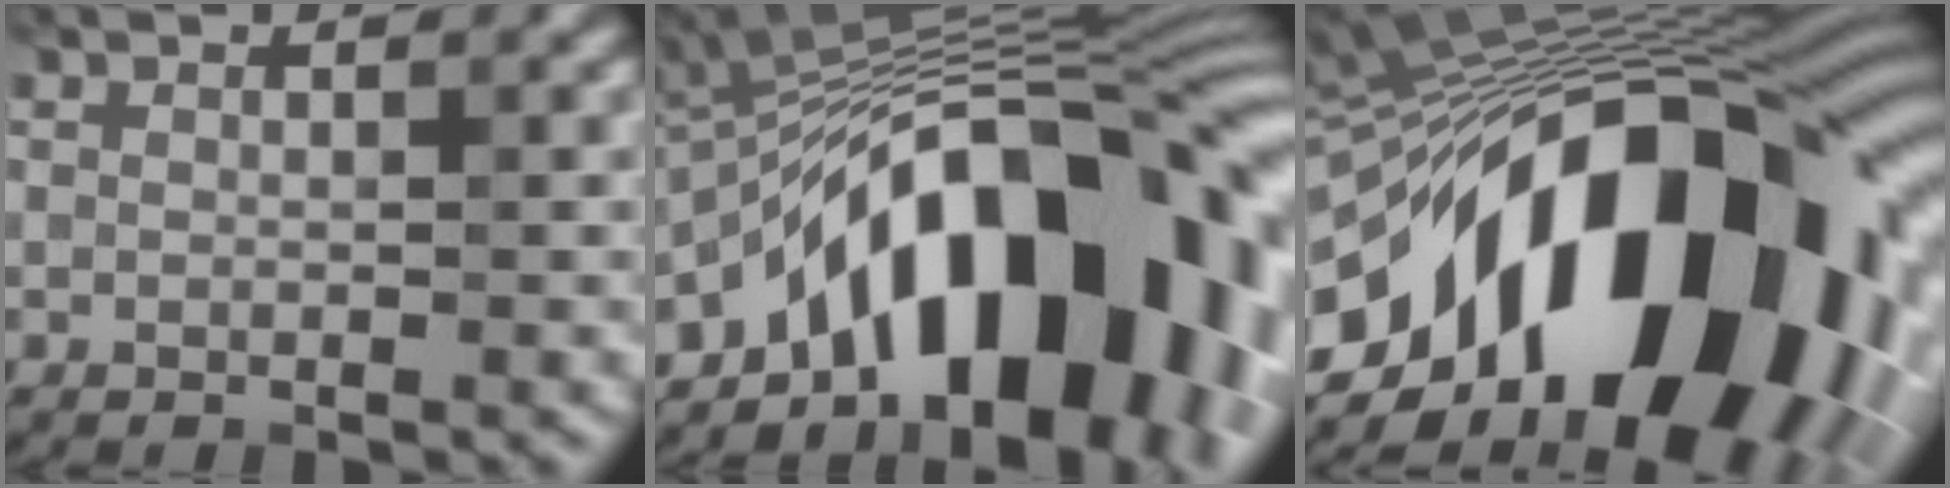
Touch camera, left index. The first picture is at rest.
{"total": 16.5, "force": [-7.1, 7.6, 12.9], "torque": [-0.150, 0.030, -0.121]}
{"total": 20.4, "force": [-6.1, 10.8, 16.2], "torque": [-0.266, -0.014, -0.084]}